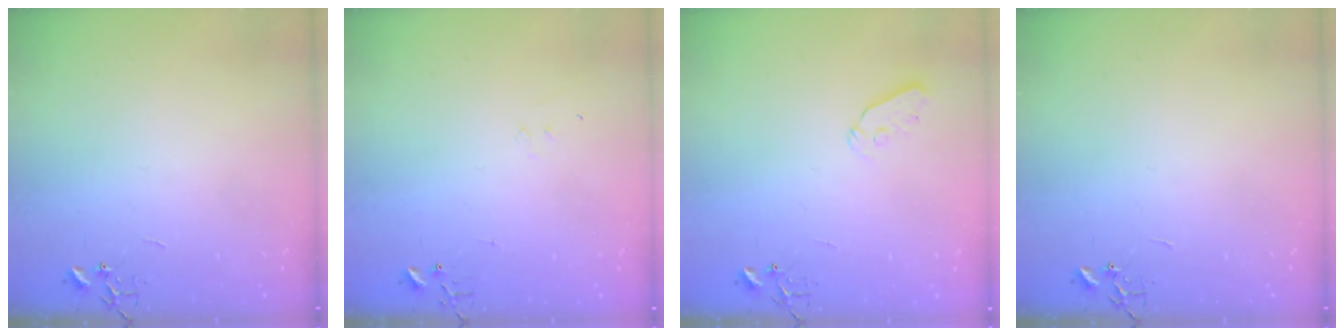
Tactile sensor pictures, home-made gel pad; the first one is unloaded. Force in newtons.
{"total": 4.9, "press": 4.9, "slide": 0.3}
{"total": 5.3, "press": 5.2, "slide": 0.6}
{"total": 0.0}